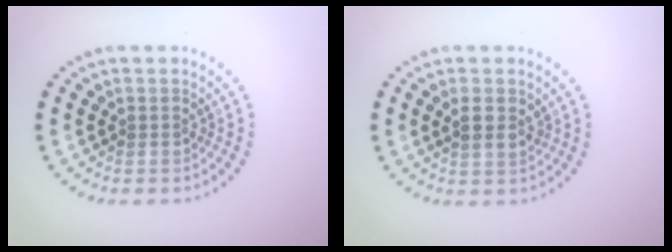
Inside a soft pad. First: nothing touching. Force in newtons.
{"total": 1.9, "press": 1.9, "slide": 0.5}